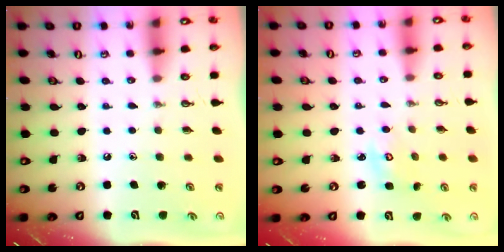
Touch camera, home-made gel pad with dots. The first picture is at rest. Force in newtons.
{"total": 3.6, "press": 3.6, "slide": 0.4}